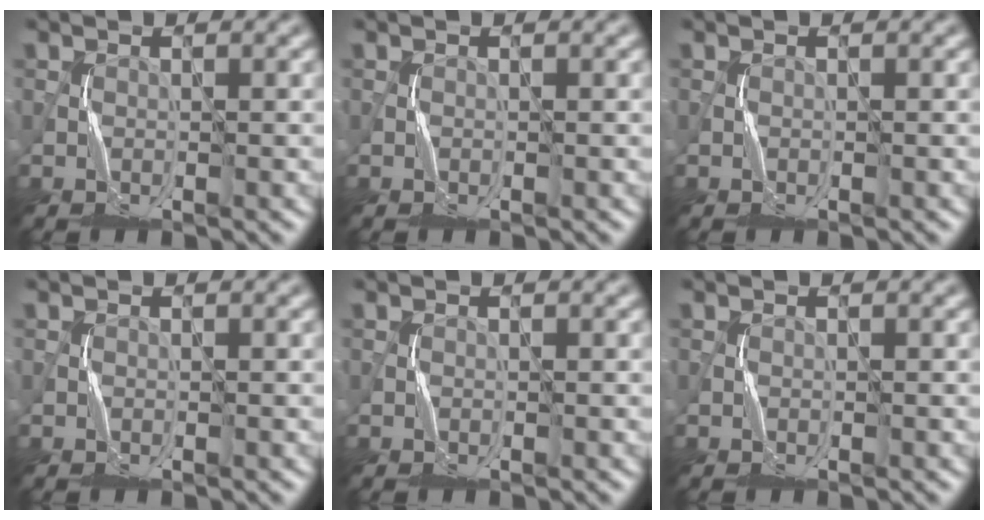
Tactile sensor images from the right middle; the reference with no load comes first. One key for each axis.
{"total": 0.0}
{"total": 0.0}
{"total": 0.0}
{"total": 0.0}
{"total": 0.0}